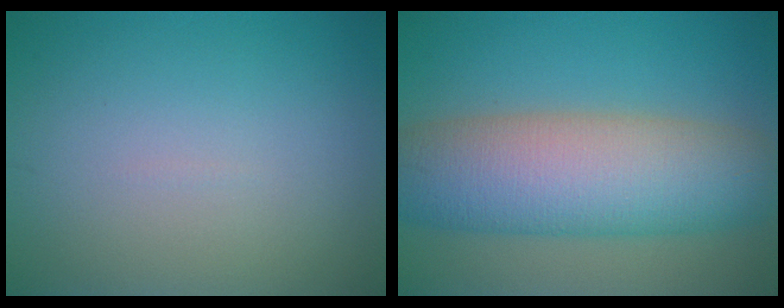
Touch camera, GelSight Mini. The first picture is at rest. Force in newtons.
{"total": 10.8, "press": 10.8, "slide": 0.5}